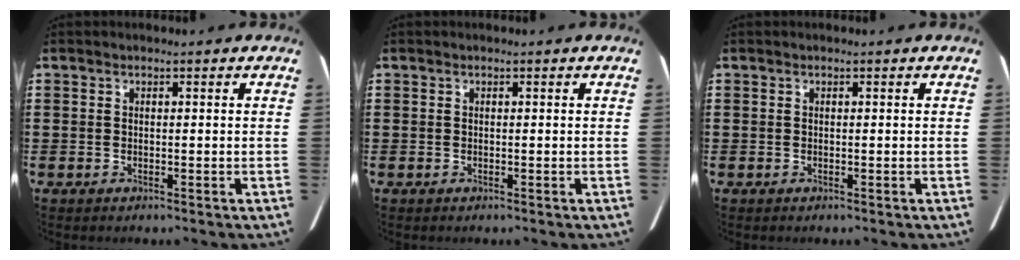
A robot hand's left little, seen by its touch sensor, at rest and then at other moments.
{"total": 0.0}
{"total": 0.0}